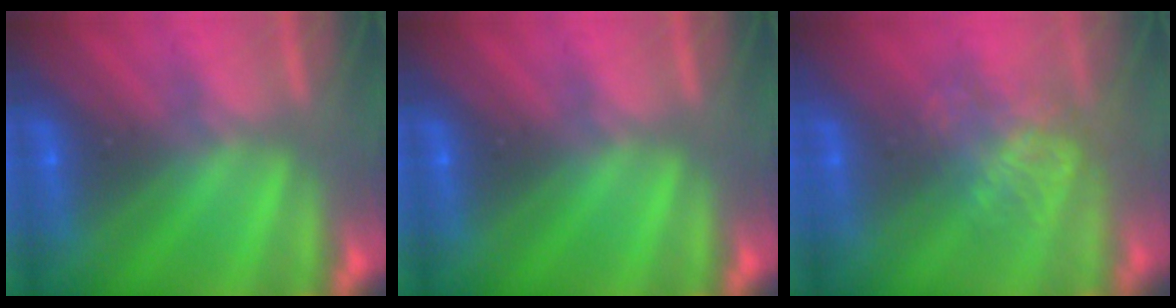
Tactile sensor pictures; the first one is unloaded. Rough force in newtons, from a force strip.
{"total": 0.0}
{"total": 4.4}